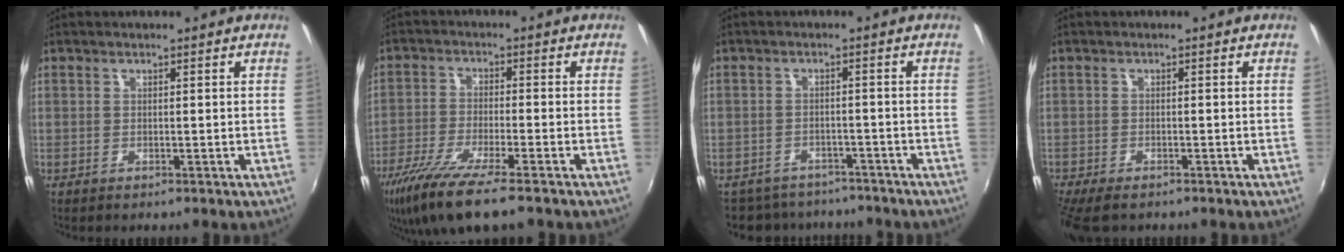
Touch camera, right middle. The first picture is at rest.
{"total": 11.9, "force": [-8.6, 1.3, 8.1], "torque": [-0.180, -0.044, -0.159]}
{"total": 10.8, "force": [-9.4, 4.8, 2.5], "torque": [-0.068, 0.005, -0.130]}
{"total": 6.2, "force": [-4.9, 1.8, 3.3], "torque": [-0.082, -0.034, -0.089]}